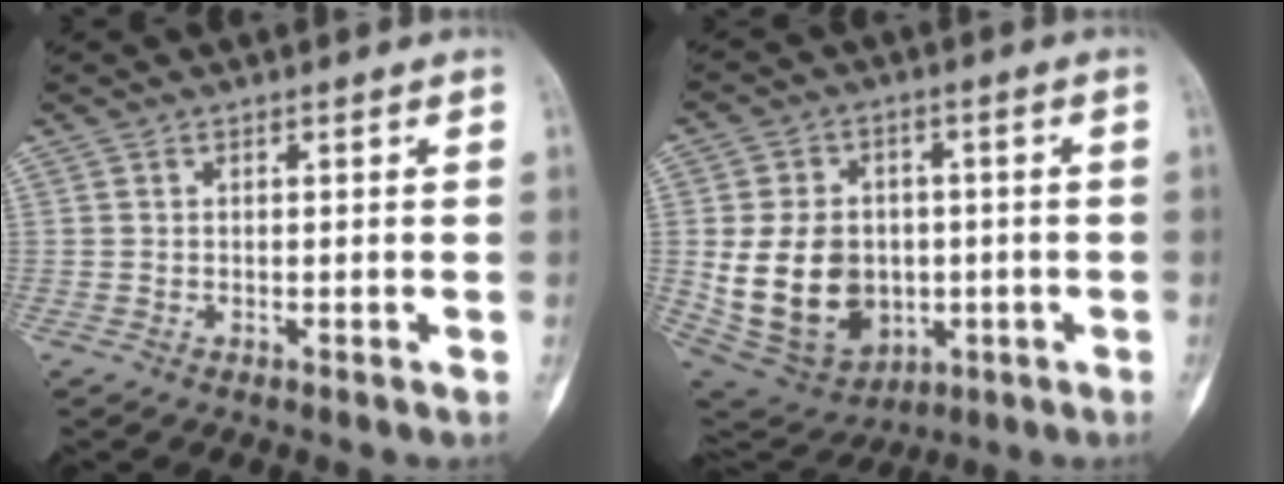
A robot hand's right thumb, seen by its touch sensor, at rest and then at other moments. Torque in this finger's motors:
{"motor_torque": [-0.35, 1.32, 1.38, 0.09, 0.22]}